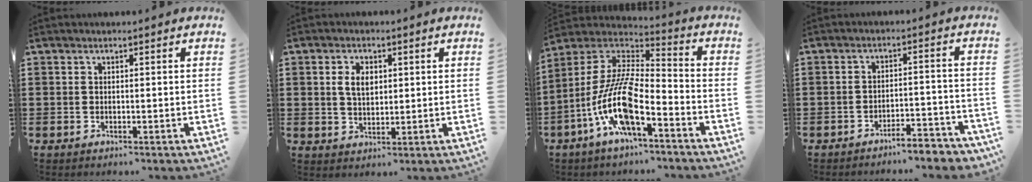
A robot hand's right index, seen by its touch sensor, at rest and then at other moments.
{"total": 3.7, "force": [0.8, 2.2, 2.9], "torque": [-0.055, 0.007, 0.011]}
{"total": 12.8, "force": [-6.7, 3.4, 10.4], "torque": [-0.244, -0.017, -0.142]}
{"total": 4.3, "force": [-4.1, -0.1, 1.2], "torque": [-0.022, -0.003, -0.084]}